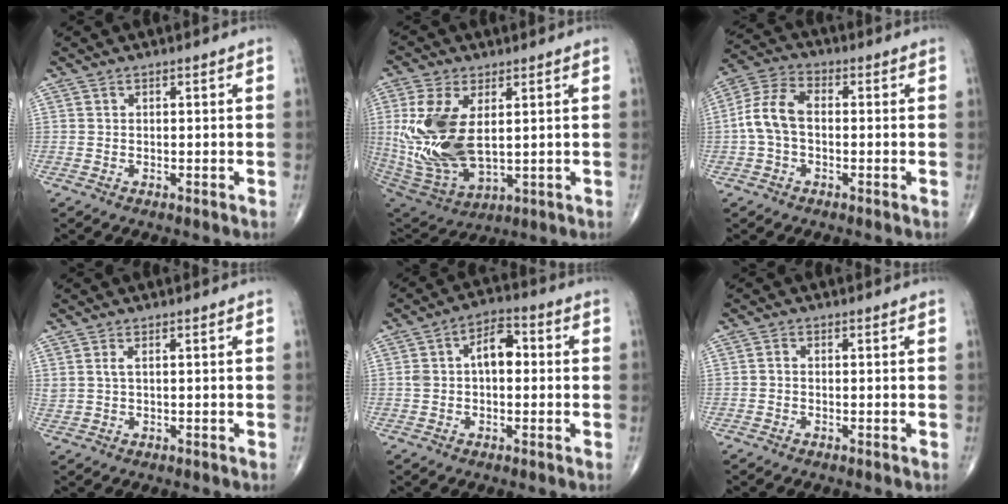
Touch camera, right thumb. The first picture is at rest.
{"total": 17.9, "force": [2.2, 9.6, 15.0], "torque": [-0.315, -0.020, 0.059]}
{"total": 8.2, "force": [-0.6, 5.1, 6.4], "torque": [-0.132, 0.027, -0.021]}
{"total": 1.7, "force": [0.7, 0.6, 1.5], "torque": [-0.038, 0.004, 0.020]}
{"total": 7.8, "force": [0.7, 4.5, 6.3], "torque": [-0.105, 0.029, 0.004]}
{"total": 0.8, "force": [-0.2, 0.6, 0.5], "torque": [-0.007, 0.001, -0.007]}